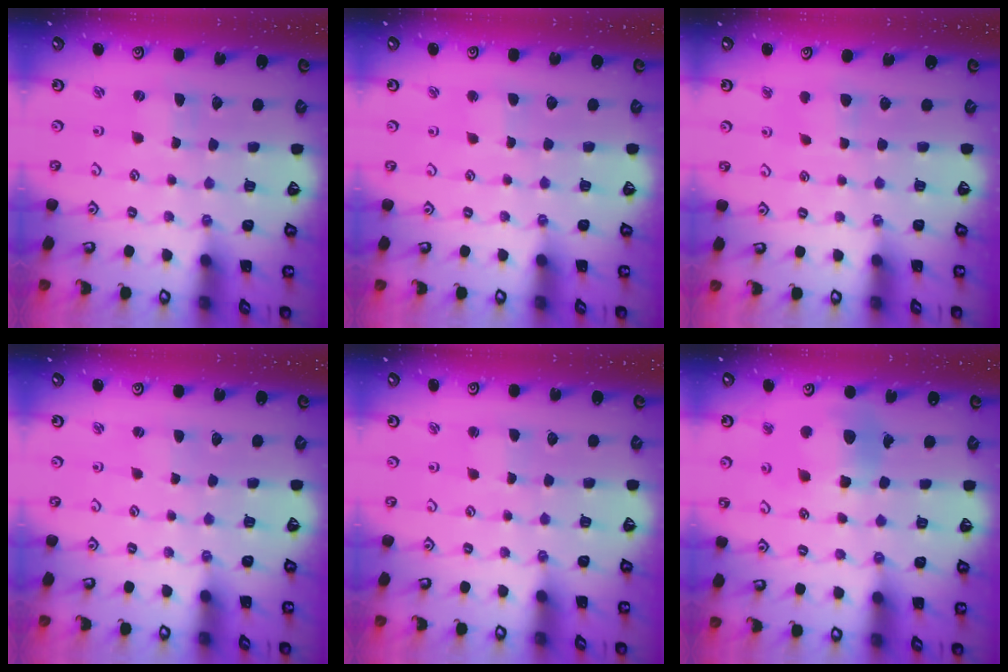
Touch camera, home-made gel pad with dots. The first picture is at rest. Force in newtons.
{"total": 1.9, "press": 1.9, "slide": 0.3}
{"total": 6.3, "press": 6.3, "slide": 0.7}
{"total": 0.8, "press": 0.8, "slide": 0.1}
{"total": 1.3, "press": 1.3, "slide": 0.0}
{"total": 11.5, "press": 11.4, "slide": 1.3}